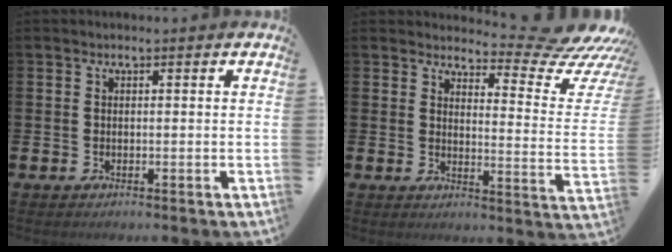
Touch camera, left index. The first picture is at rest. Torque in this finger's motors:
{"motor_torque": [1.06, -1.08, 0.26, 0.00]}